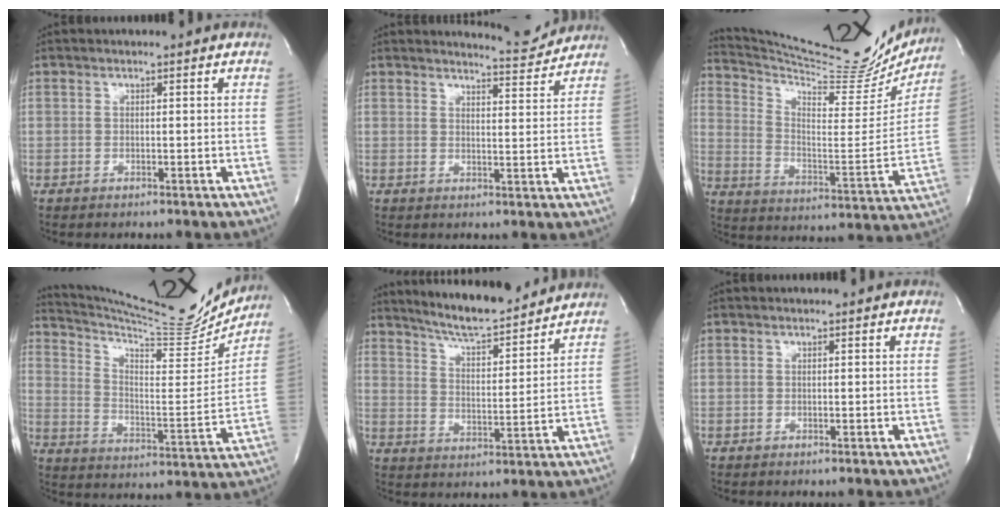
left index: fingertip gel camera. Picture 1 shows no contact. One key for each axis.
{"total": 4.5, "fx": 4.4, "fy": -0.4, "fz": -0.7, "tx": -0.002, "ty": -0.027, "tz": 0.056}
{"total": 24.4, "fx": 22.7, "fy": 3.1, "fz": 8.2, "tx": -0.137, "ty": -0.076, "tz": 0.313}
{"total": 22.3, "fx": 20.9, "fy": 1.6, "fz": 7.8, "tx": -0.136, "ty": -0.065, "tz": 0.296}
{"total": 13.7, "fx": 12.6, "fy": 1.2, "fz": 5.2, "tx": -0.089, "ty": -0.005, "tz": 0.196}
{"total": 0.0}